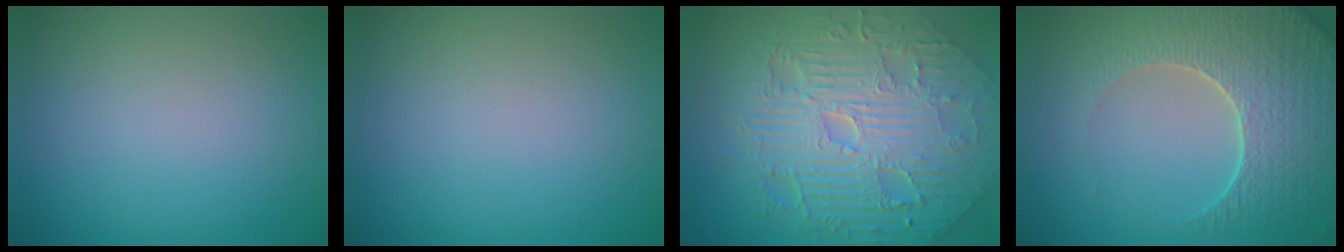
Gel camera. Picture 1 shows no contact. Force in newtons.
{"total": 0.0}
{"total": 11.9, "press": 7.7, "slide": 9.1}
{"total": 6.1, "press": 5.2, "slide": 3.2}